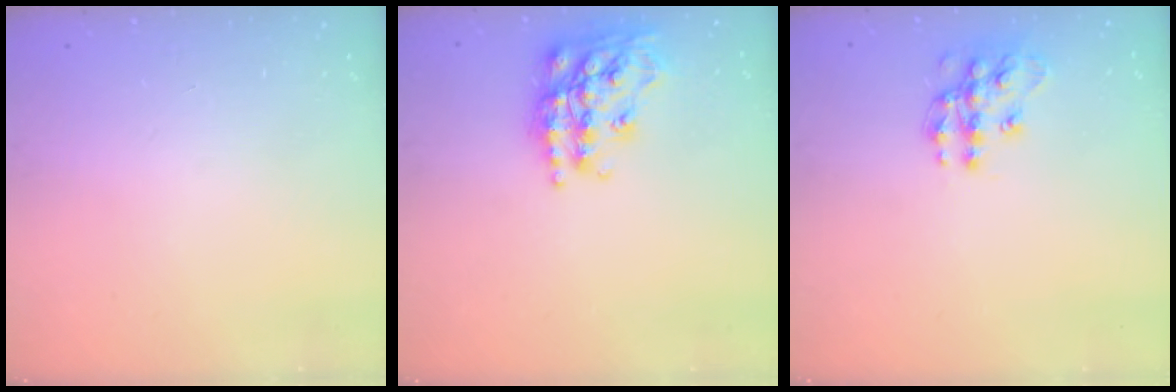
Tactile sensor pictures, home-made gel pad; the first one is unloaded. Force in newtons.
{"total": 20.4, "press": 20.4, "slide": 1.4}
{"total": 12.6, "press": 12.6, "slide": 0.8}